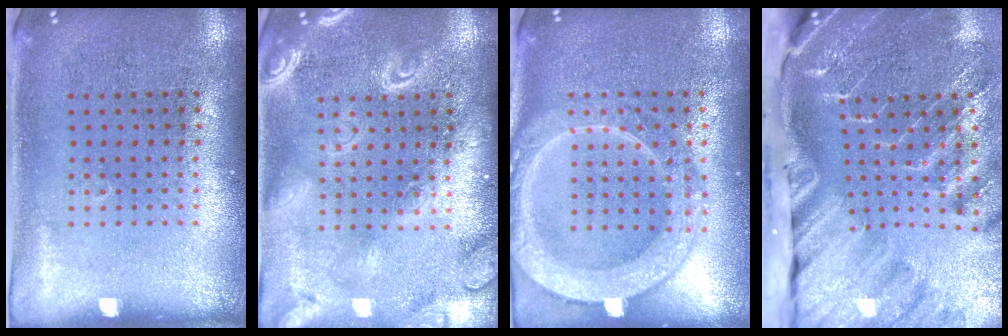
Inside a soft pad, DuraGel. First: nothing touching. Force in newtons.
{"total": 3.8, "press": 3.8, "slide": 0.6}
{"total": 4.1, "press": 4.1, "slide": 0.6}
{"total": 4.4, "press": 3.3, "slide": 2.9}